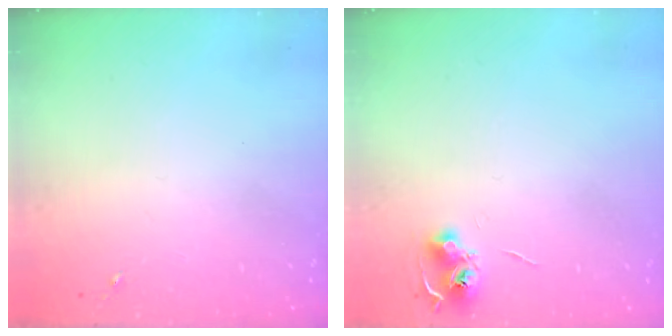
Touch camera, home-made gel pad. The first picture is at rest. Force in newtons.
{"total": 6.8, "press": 6.8, "slide": 0.7}